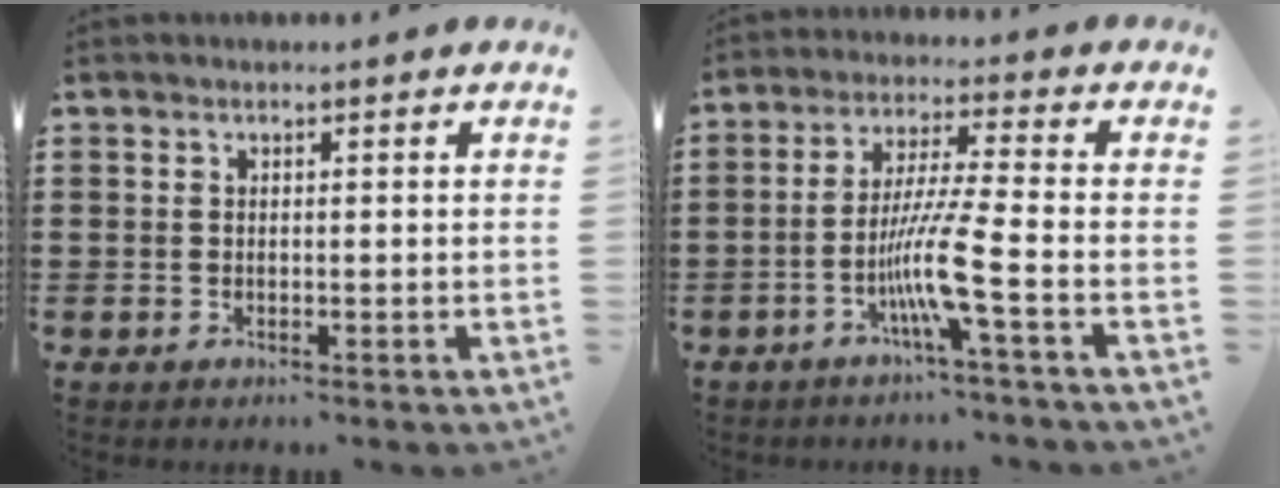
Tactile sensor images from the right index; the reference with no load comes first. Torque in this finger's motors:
{"motor_torque": [2.13, 0.00, 0.51, 0.21]}